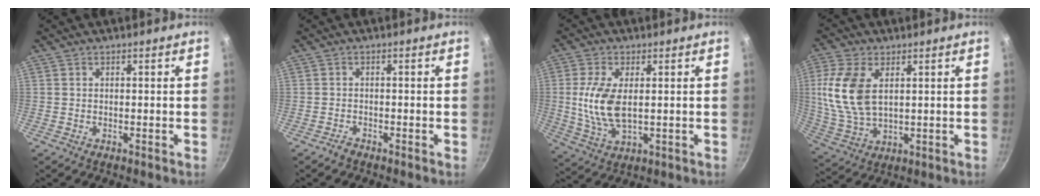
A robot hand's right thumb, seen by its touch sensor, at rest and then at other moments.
{"total": 1.0, "force": [-1.0, 0.2, 0.2], "torque": [-0.013, 0.010, -0.019]}
{"total": 9.8, "force": [0.8, 4.8, 8.5], "torque": [-0.173, -0.008, 0.019]}
{"total": 12.8, "force": [3.0, 7.3, 10.1], "torque": [-0.209, -0.008, 0.065]}